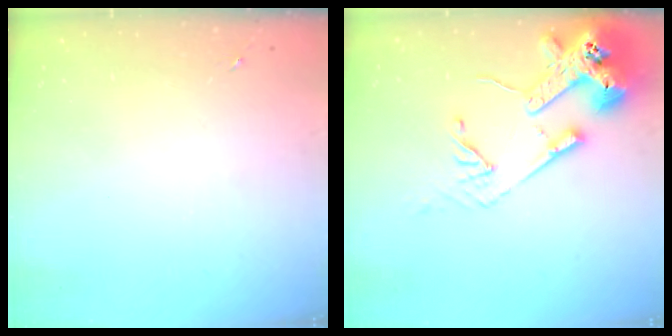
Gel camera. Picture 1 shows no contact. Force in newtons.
{"total": 16.6, "press": 16.5, "slide": 2.0}